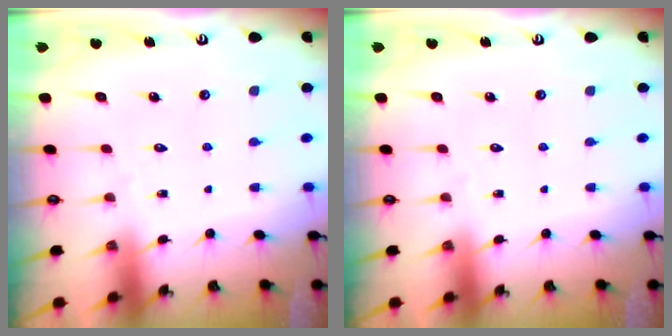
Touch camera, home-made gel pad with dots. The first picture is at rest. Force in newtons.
{"total": 0.0}